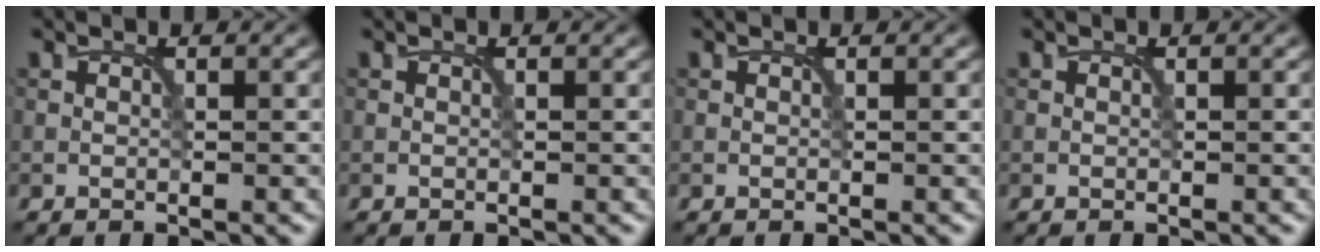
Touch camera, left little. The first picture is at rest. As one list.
[{"total": 0.0}, {"total": 0.0}, {"total": 0.0}]